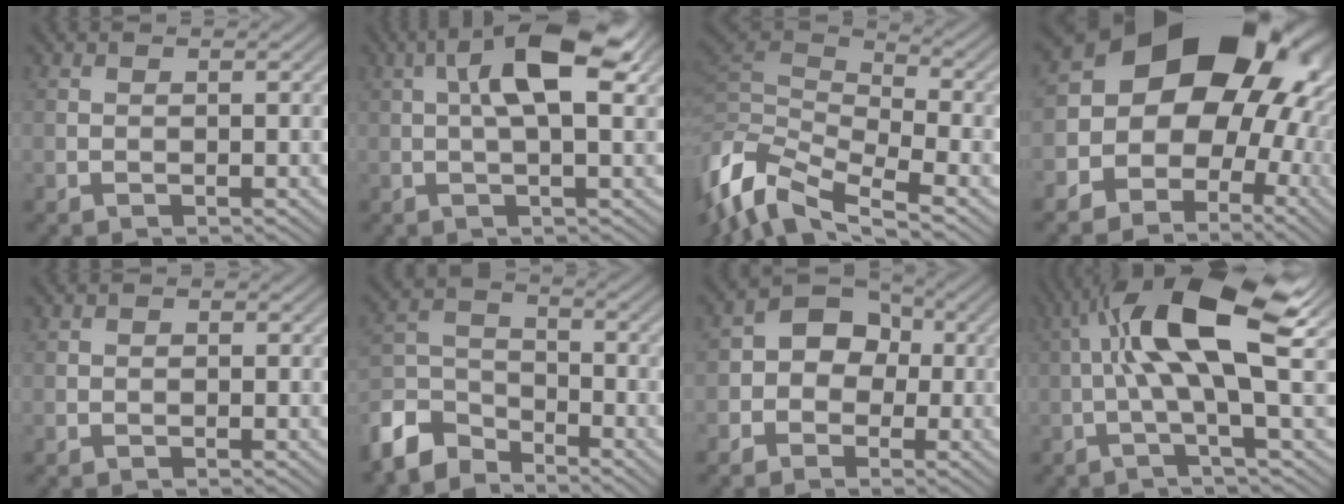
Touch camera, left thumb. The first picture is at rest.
{"total": 8.9, "force": [2.2, 2.8, 8.2], "torque": [-0.143, 0.018, 0.029]}
{"total": 11.7, "force": [-5.0, 5.0, 9.3], "torque": [-0.219, 0.000, -0.104]}
{"total": 17.0, "force": [1.1, 13.5, 10.4], "torque": [-0.149, -0.020, 0.028]}
{"total": 0.5, "force": [-0.1, 0.5, 0.2], "torque": [0.000, -0.004, -0.004]}
{"total": 7.9, "force": [-6.3, 3.7, 3.0], "torque": [-0.072, -0.005, -0.151]}
{"total": 6.0, "force": [-0.8, 4.9, 3.3], "torque": [-0.040, 0.011, -0.032]}
{"total": 12.7, "force": [1.8, 2.6, 12.3], "torque": [-0.214, 0.026, 0.025]}